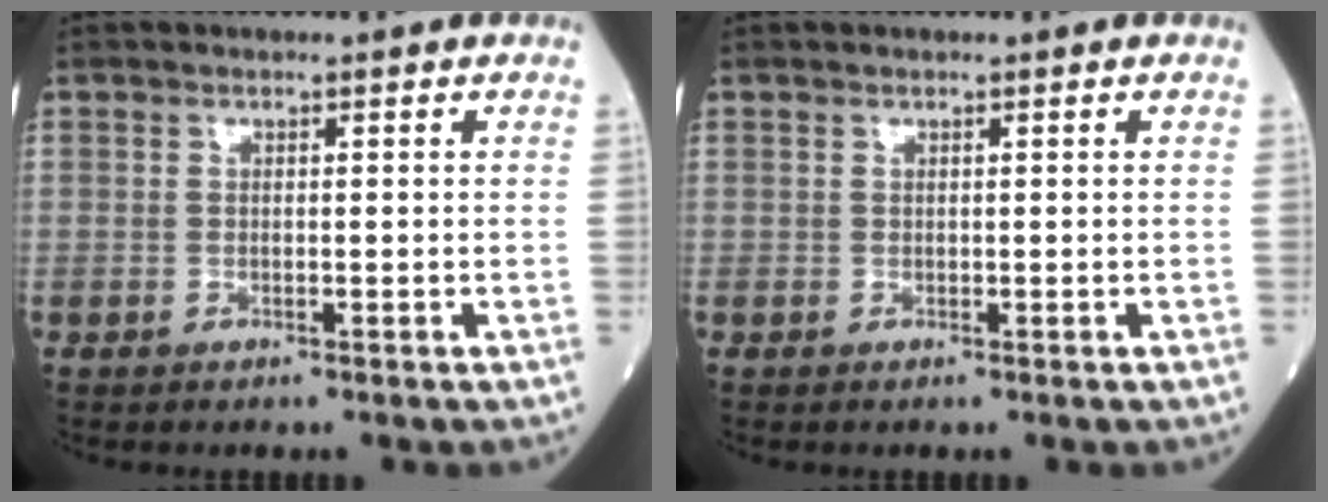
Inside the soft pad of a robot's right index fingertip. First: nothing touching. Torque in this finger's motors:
{"motor_torque": [0.00, 0.00, 0.00, 0.00]}